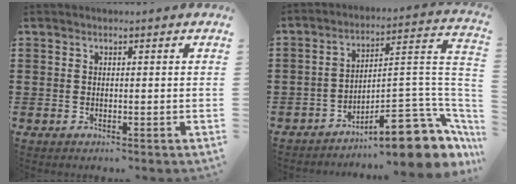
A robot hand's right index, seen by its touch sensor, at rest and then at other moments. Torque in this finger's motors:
{"motor_torque": [0.13, 0.08, -0.83, -0.21]}